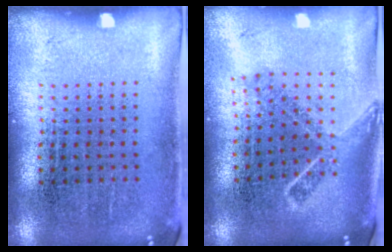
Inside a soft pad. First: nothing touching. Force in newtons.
{"total": 1.8, "press": 1.3, "slide": 1.2}